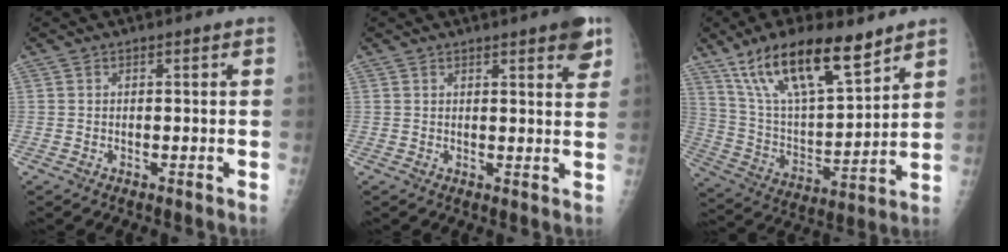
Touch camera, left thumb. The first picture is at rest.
{"total": 5.3, "force": [3.1, 1.1, 4.1], "torque": [-0.041, -0.012, 0.035]}
{"total": 20.0, "force": [13.2, 6.6, 13.5], "torque": [-0.215, -0.048, 0.249]}